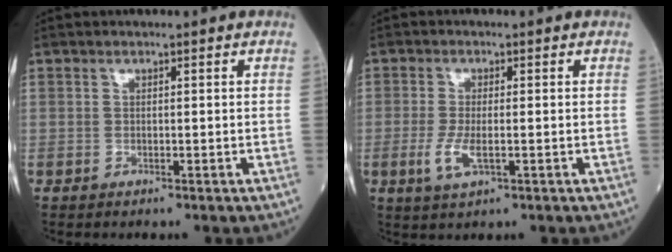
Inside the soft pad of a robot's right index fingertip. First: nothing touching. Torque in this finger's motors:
{"motor_torque": [0.31, -0.18, 0.43, 0.11]}